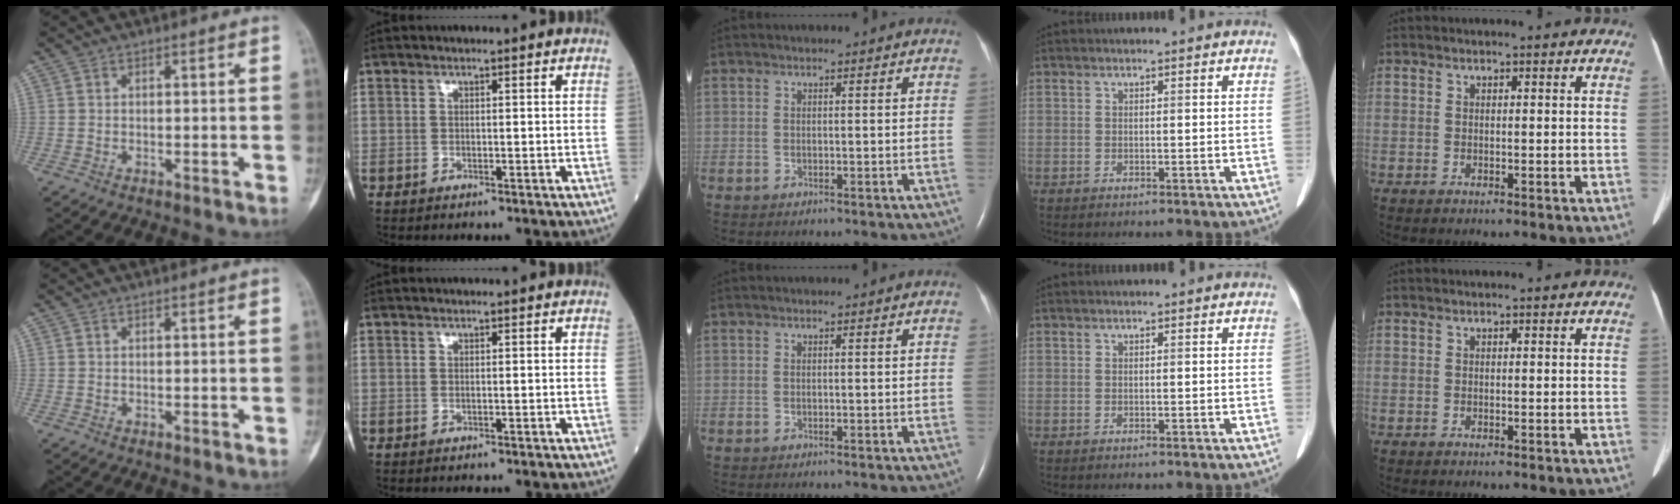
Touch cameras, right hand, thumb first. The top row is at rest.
{}